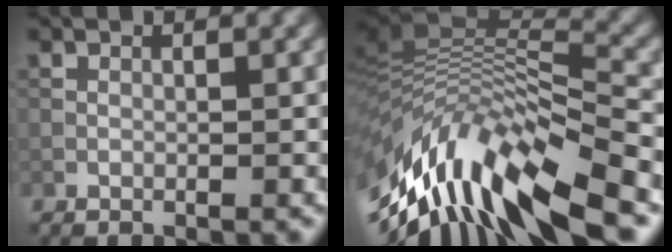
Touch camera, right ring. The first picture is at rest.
{"total": 13.0, "force": [-5.5, 4.6, 10.9], "torque": [-0.211, 0.022, -0.091]}